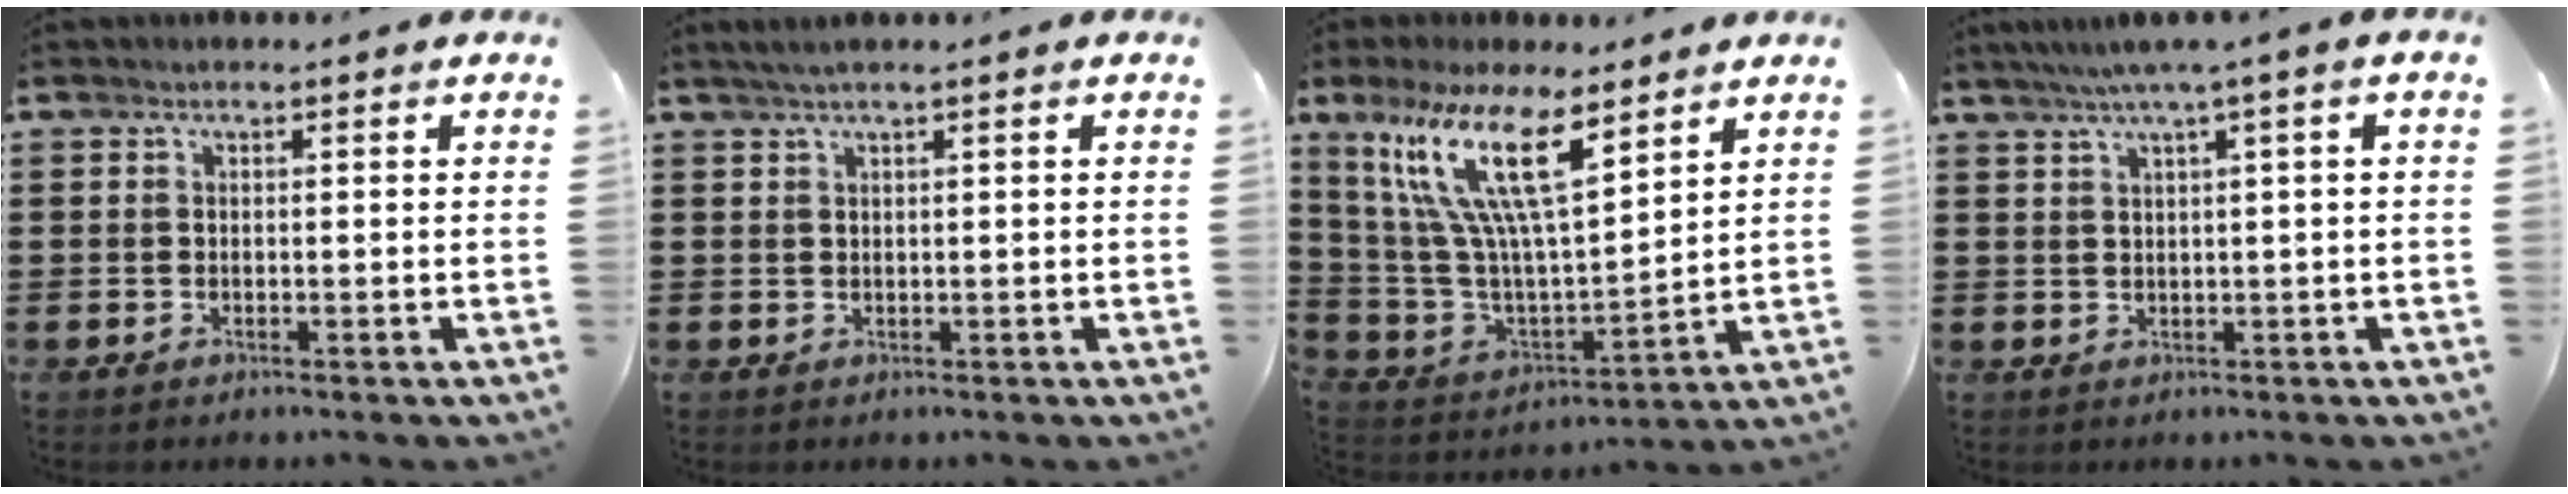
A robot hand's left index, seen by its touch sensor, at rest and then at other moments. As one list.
[{"total": 1.3, "force": [0.6, -0.1, 1.1], "torque": [-0.018, 0.000, 0.011]}, {"total": 16.2, "force": [8.9, 4.6, 12.8], "torque": [-0.291, -0.036, 0.149]}, {"total": 3.1, "force": [1.0, -0.5, 2.9], "torque": [-0.055, -0.005, 0.013]}]